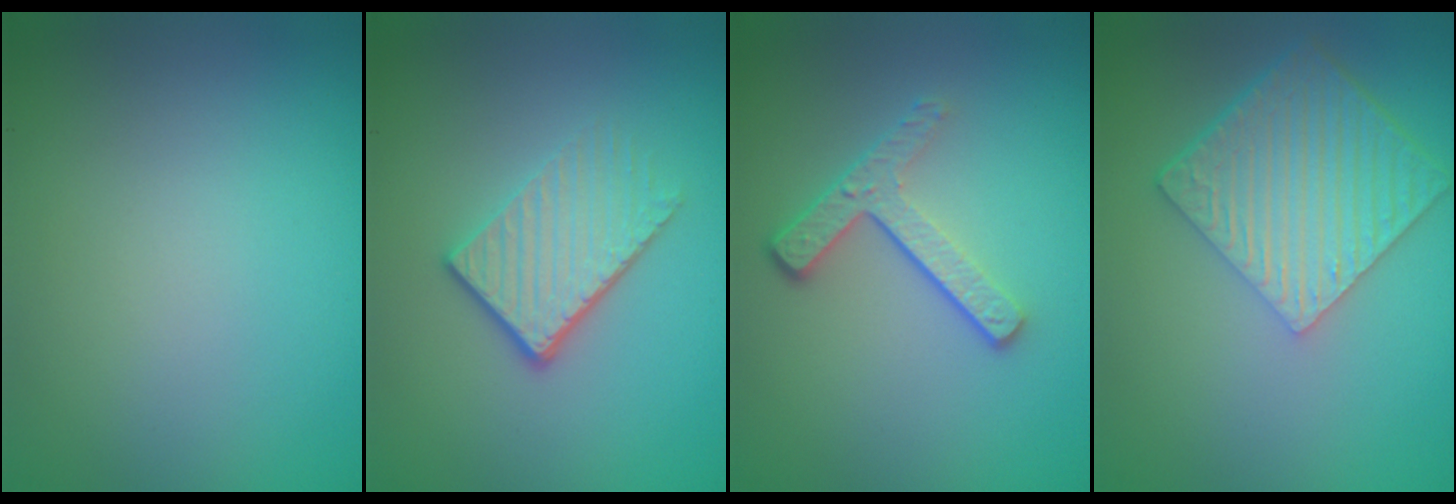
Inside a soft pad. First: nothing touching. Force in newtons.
{"total": 3.9, "press": 2.7, "slide": 2.9}
{"total": 3.6, "press": 2.6, "slide": 2.5}
{"total": 7.0, "press": 4.9, "slide": 5.0}